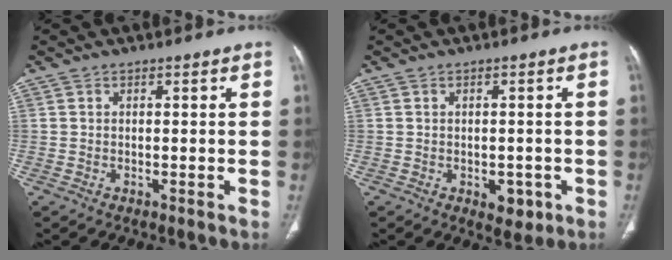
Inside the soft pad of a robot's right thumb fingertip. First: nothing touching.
{"total": 4.0, "force": [-1.4, 2.5, 2.8], "torque": [-0.017, 0.001, -0.009]}